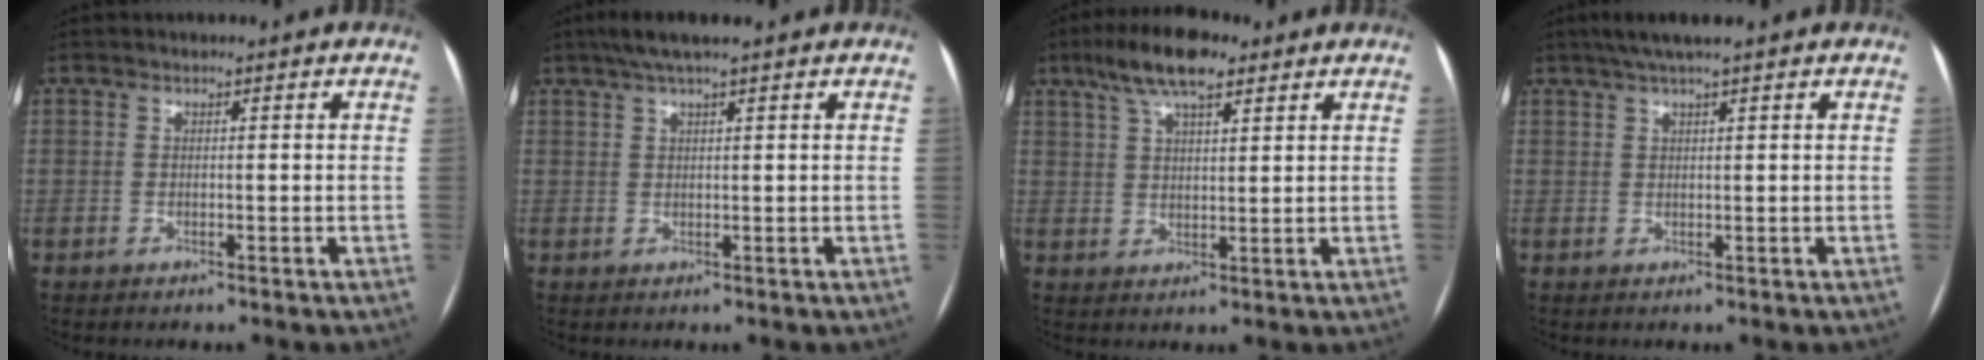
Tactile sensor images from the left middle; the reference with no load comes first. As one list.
[{"total": 5.5, "force": [4.0, 0.2, 3.7], "torque": [-0.066, 0.032, 0.071]}, {"total": 9.4, "force": [6.1, 2.6, 6.6], "torque": [-0.126, 0.022, 0.106]}, {"total": 5.1, "force": [3.8, -0.1, 3.4], "torque": [-0.060, 0.027, 0.068]}]